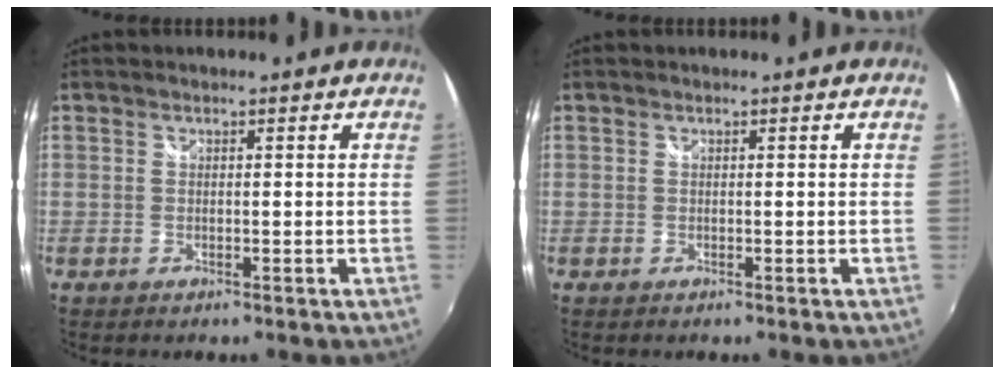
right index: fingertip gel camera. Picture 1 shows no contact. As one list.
[{"total": 0.0}]